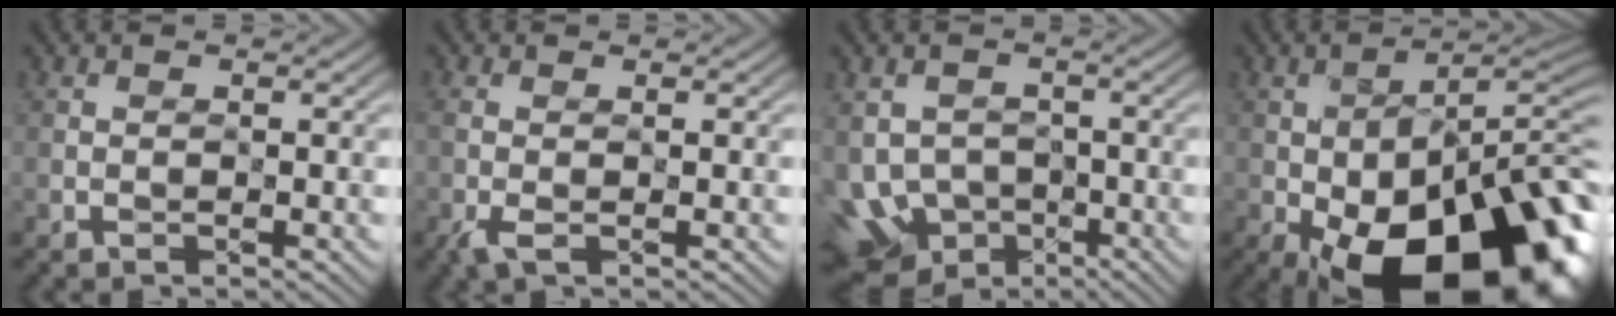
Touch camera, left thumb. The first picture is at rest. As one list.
[{"total": 2.2, "force": [-0.9, 0.7, 1.9], "torque": [-0.052, -0.007, -0.018]}, {"total": 6.9, "force": [-4.5, 4.9, 2.1], "torque": [-0.045, -0.019, -0.077]}, {"total": 22.1, "force": [-11.0, 11.1, 15.6], "torque": [-0.203, -0.056, -0.129]}]